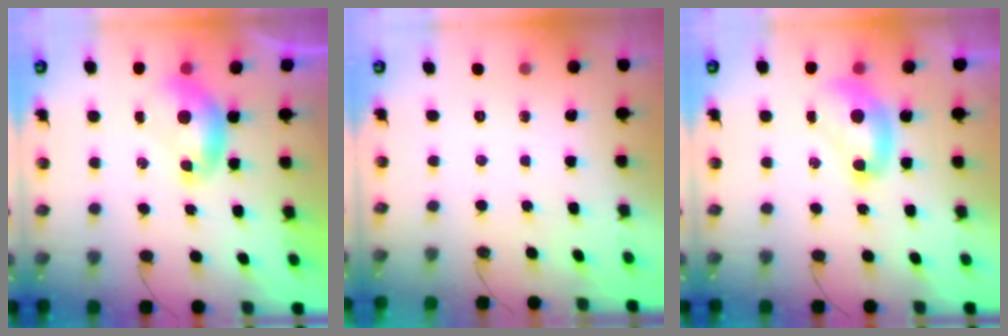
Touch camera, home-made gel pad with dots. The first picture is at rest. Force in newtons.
{"total": 0.0}
{"total": 2.7, "press": 2.6, "slide": 0.6}